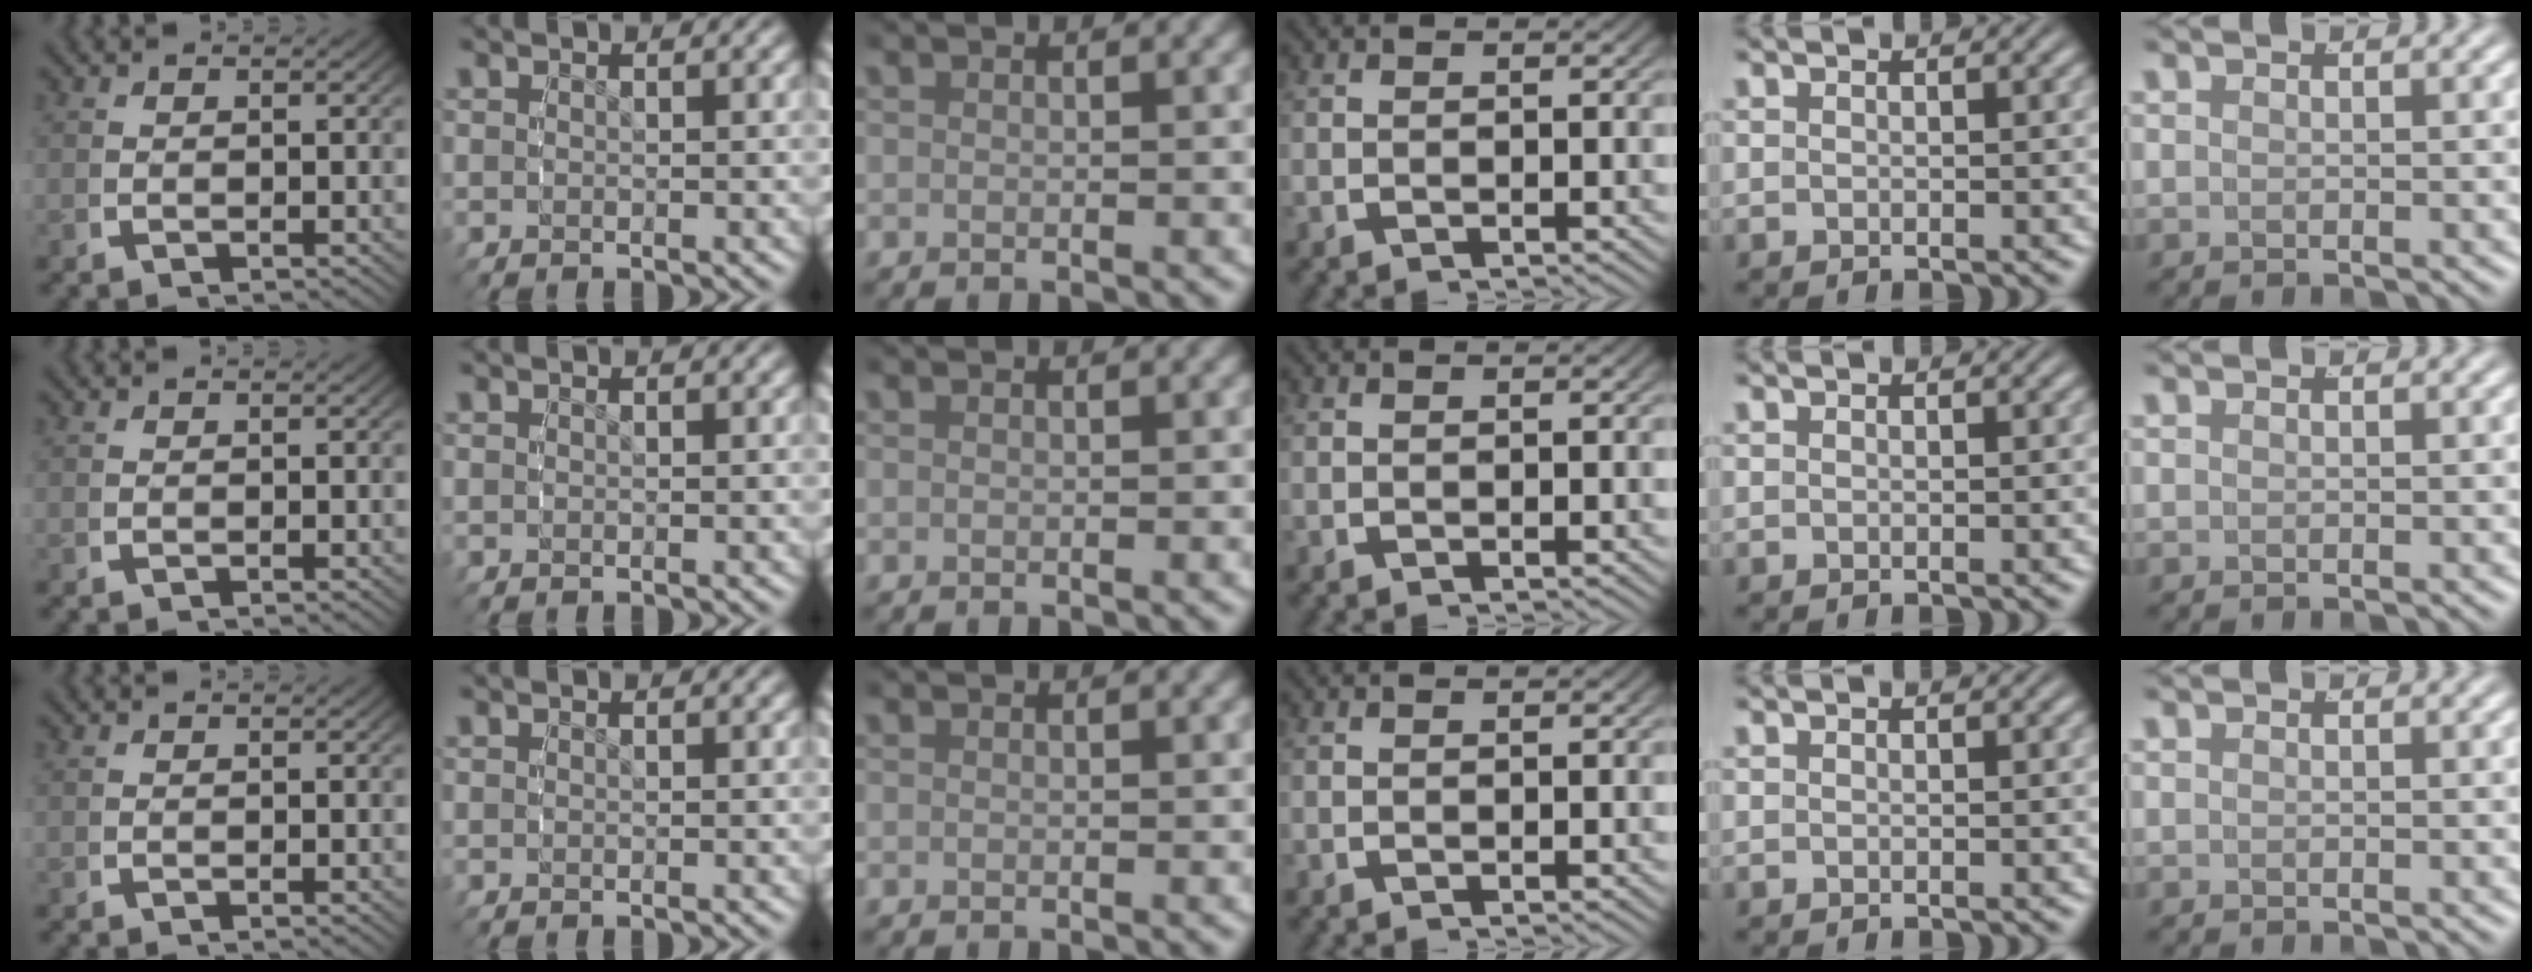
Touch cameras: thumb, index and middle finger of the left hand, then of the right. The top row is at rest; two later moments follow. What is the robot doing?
{"motion": "reach", "object": "backpack"}